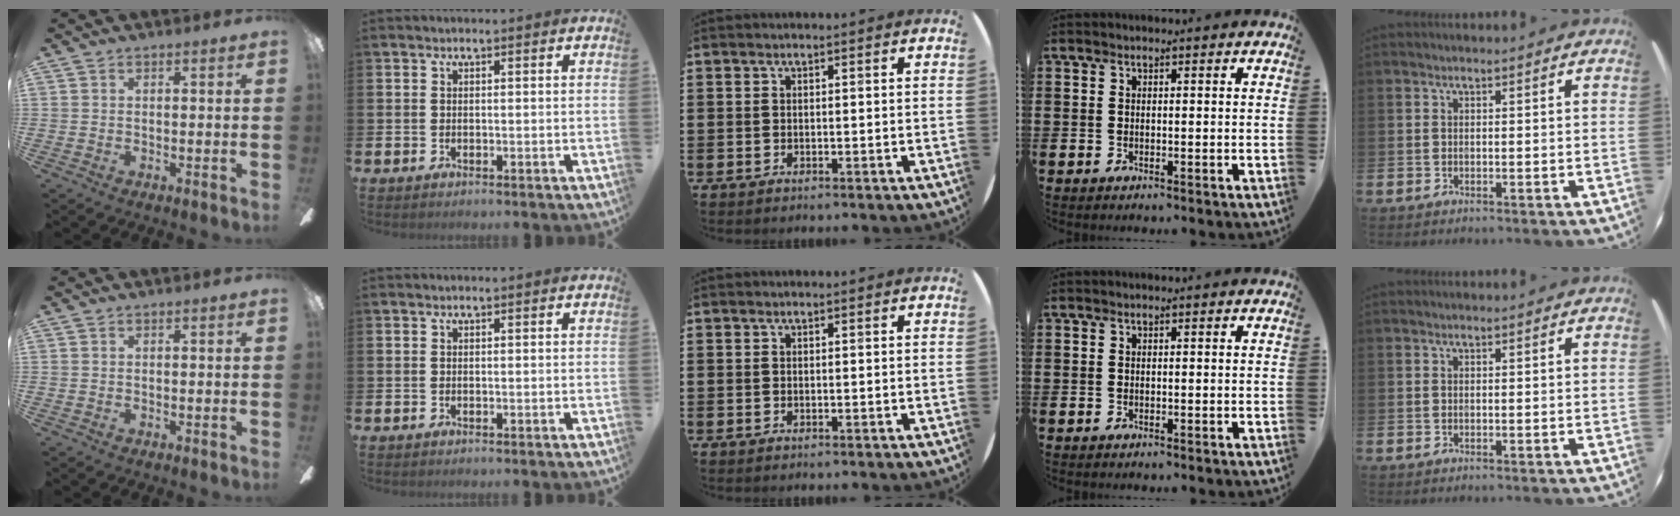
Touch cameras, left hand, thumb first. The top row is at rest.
{}